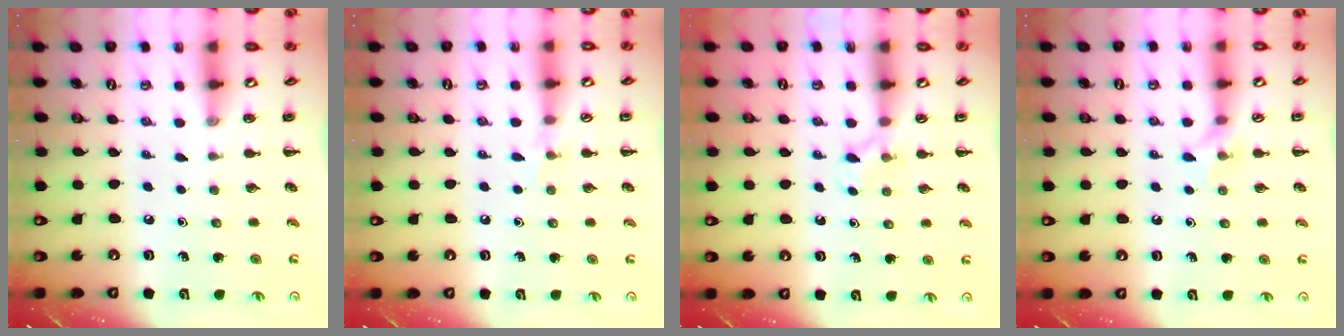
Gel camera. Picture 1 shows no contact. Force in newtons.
{"total": 3.8, "press": 3.6, "slide": 1.3}
{"total": 5.9, "press": 5.6, "slide": 1.9}
{"total": 5.6, "press": 5.5, "slide": 1.1}